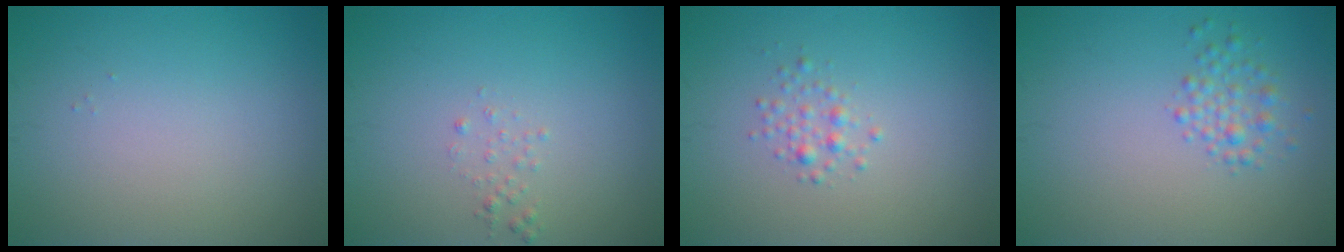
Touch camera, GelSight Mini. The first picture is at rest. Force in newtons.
{"total": 0.8, "press": 0.8, "slide": 0.1}
{"total": 1.3, "press": 1.3, "slide": 0.0}
{"total": 1.9, "press": 1.9, "slide": 0.1}